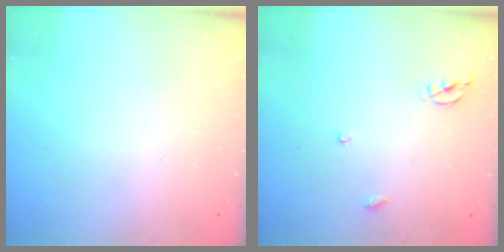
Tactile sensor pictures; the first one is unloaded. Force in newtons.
{"total": 5.7, "press": 5.6, "slide": 0.5}